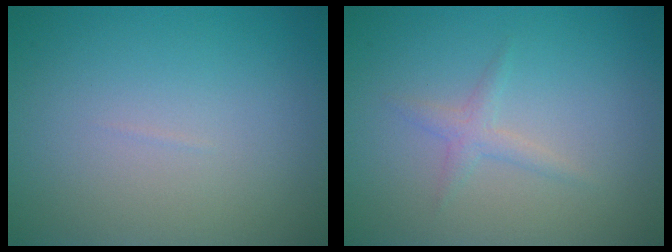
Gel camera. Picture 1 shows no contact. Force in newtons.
{"total": 1.3, "press": 1.3, "slide": 0.0}